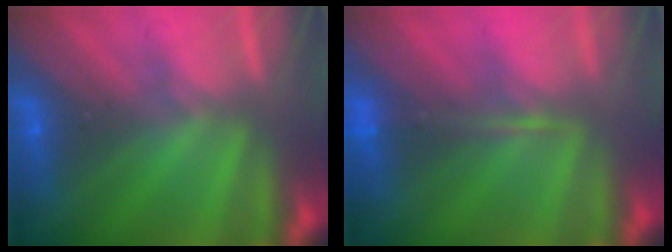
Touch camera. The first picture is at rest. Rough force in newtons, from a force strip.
{"total": 1.3}